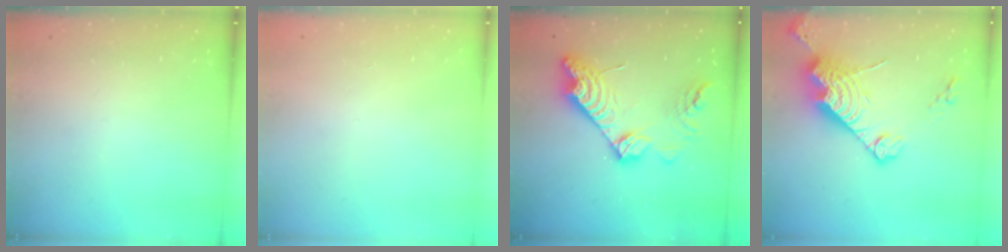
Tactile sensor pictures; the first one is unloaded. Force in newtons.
{"total": 0.0}
{"total": 16.1, "press": 16.1, "slide": 0.9}
{"total": 16.4, "press": 16.3, "slide": 1.4}